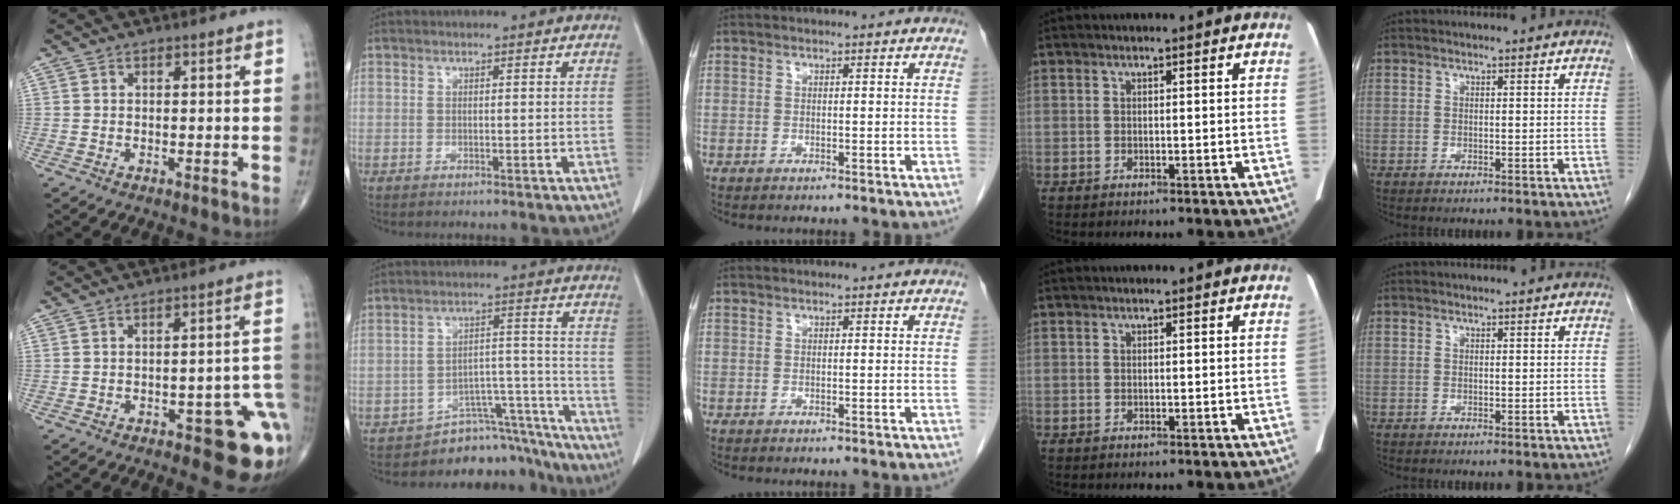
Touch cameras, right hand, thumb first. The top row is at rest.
{"thumb": {"total": 11.3, "force": [-4.4, 3.9, 9.6], "torque": [-0.082, 0.026, -0.046]}, "index": {"total": 10.5, "force": [-9.9, 3.6, -0.5], "torque": [0.042, 0.083, -0.139]}}